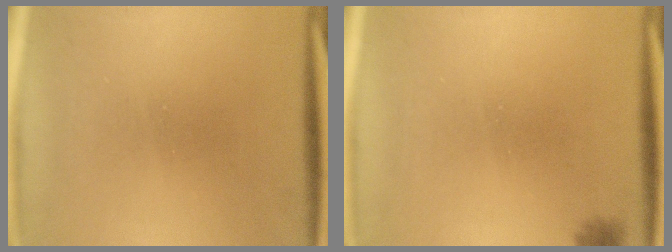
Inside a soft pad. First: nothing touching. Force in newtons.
{"total": 1.6}